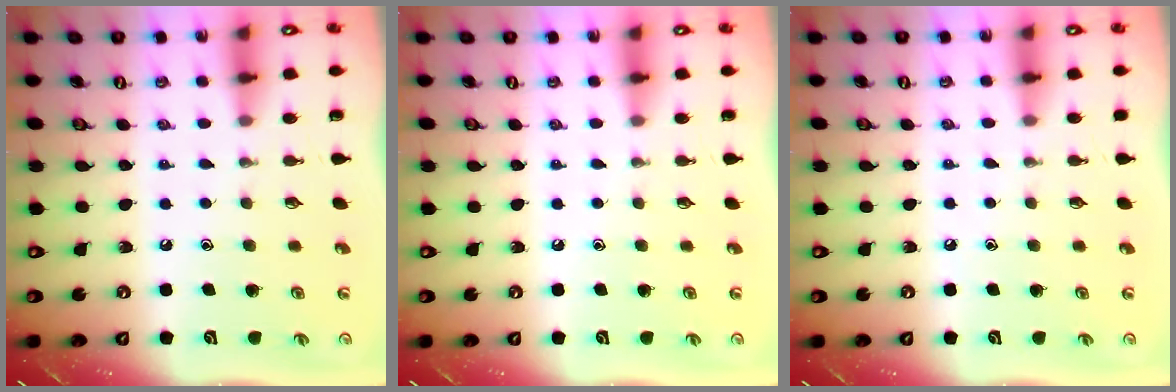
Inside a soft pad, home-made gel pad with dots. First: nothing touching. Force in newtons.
{"total": 0.0}
{"total": 2.9, "press": 2.8, "slide": 0.4}